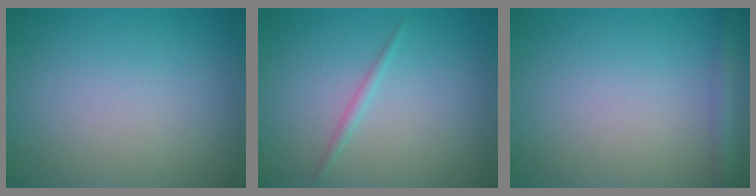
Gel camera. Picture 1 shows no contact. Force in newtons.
{"total": 0.9, "press": 0.9, "slide": 0.0}
{"total": 2.1, "press": 2.1, "slide": 0.1}